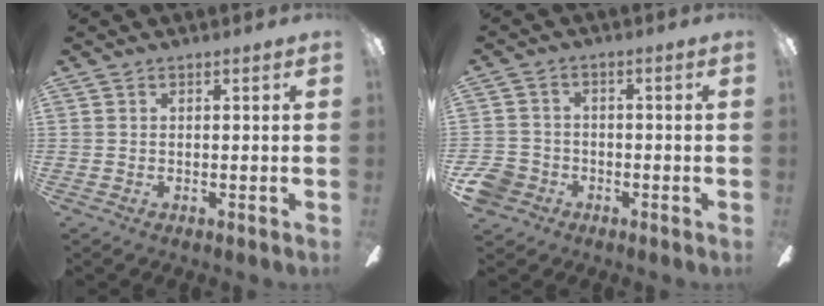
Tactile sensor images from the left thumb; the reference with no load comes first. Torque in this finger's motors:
{"motor_torque": [-0.33, 0.38, 0.08, -0.03, 0.00]}